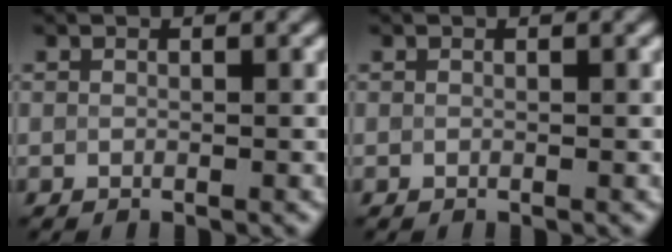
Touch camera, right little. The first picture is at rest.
{"total": 0.0}